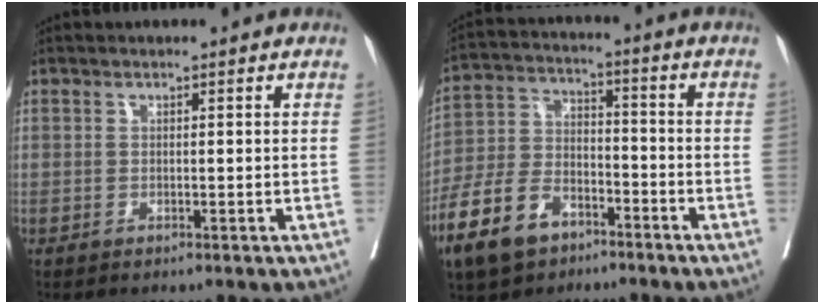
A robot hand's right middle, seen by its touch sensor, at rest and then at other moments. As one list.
[{"total": 11.3, "force": [-7.0, 6.5, 6.2], "torque": [-0.142, 0.001, -0.131]}]